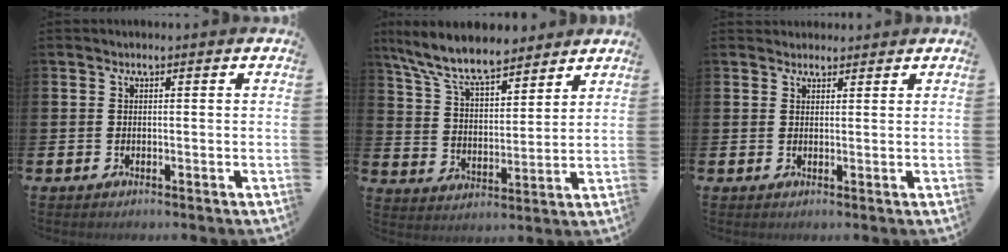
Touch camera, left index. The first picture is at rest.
{"total": 9.3, "force": [8.3, 2.2, 3.5], "torque": [-0.103, -0.037, 0.151]}
{"total": 2.0, "force": [1.8, 0.6, -0.2], "torque": [0.010, -0.004, 0.033]}